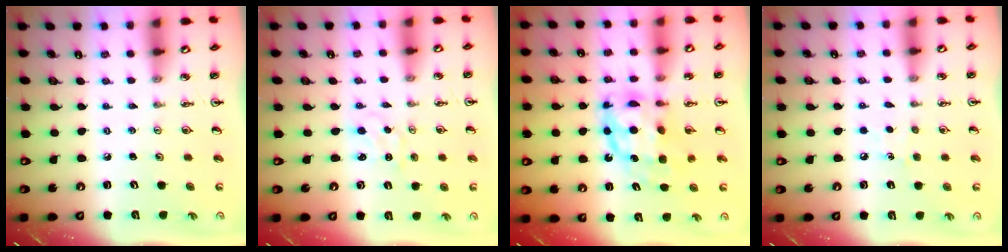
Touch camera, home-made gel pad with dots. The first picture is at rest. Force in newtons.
{"total": 0.8, "press": 0.7, "slide": 0.2}
{"total": 10.7, "press": 10.6, "slide": 0.9}
{"total": 6.0, "press": 6.0, "slide": 0.8}